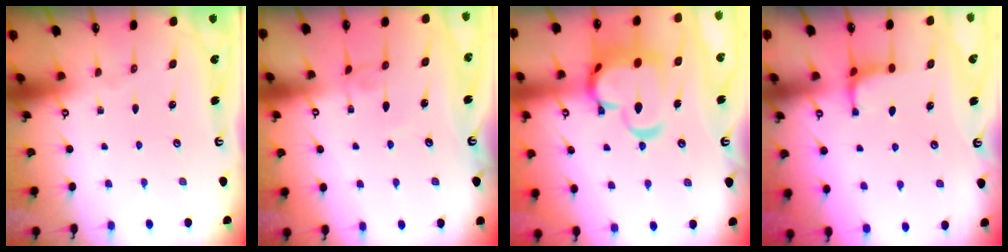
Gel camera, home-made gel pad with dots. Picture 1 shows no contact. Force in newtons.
{"total": 2.8, "press": 2.8, "slide": 0.1}
{"total": 11.4, "press": 11.3, "slide": 1.7}
{"total": 2.6, "press": 2.6, "slide": 0.2}